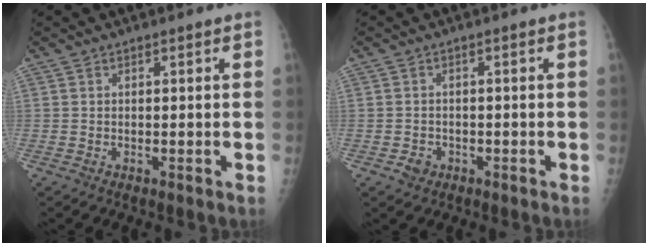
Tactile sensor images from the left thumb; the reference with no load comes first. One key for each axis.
{"total": 2.1, "fx": -1.1, "fy": 1.8, "fz": 0.6, "tx": -0.004, "ty": 0.009, "tz": -0.014}